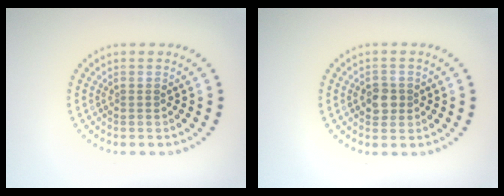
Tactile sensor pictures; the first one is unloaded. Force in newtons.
{"total": 2.0, "press": 1.9, "slide": 0.4}